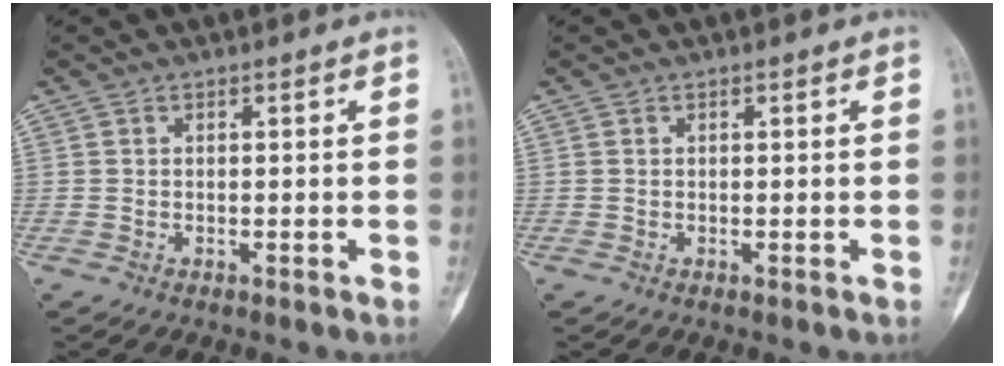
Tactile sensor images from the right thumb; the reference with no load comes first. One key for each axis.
{"total": 0.0}